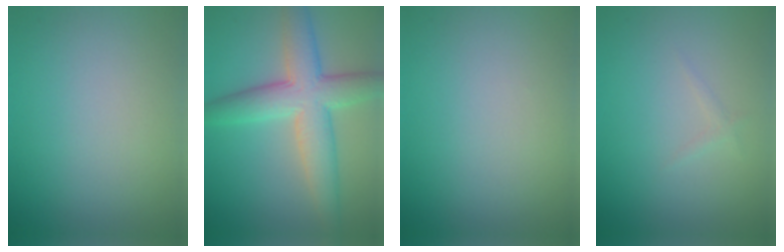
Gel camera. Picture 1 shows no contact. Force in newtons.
{"total": 7.2, "press": 7.2, "slide": 0.4}
{"total": 0.0}
{"total": 0.6, "press": 0.6, "slide": 0.1}